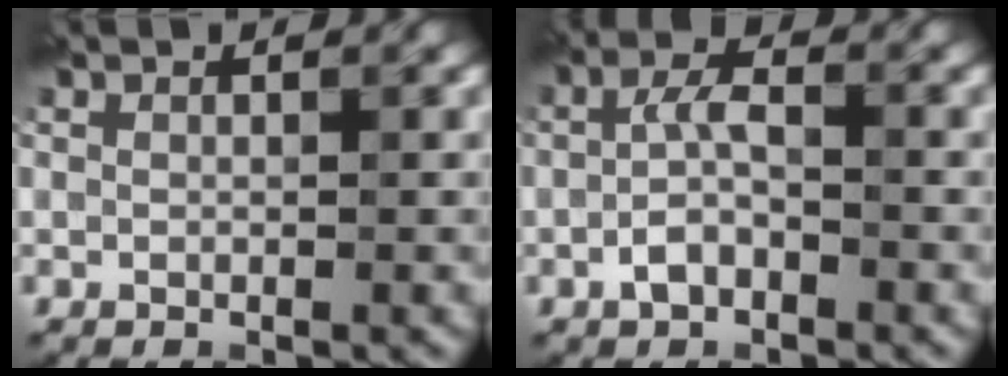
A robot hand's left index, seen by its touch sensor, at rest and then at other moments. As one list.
[{"total": 2.6, "force": [-1.8, 0.9, 1.6], "torque": [-0.037, 0.006, -0.032]}]